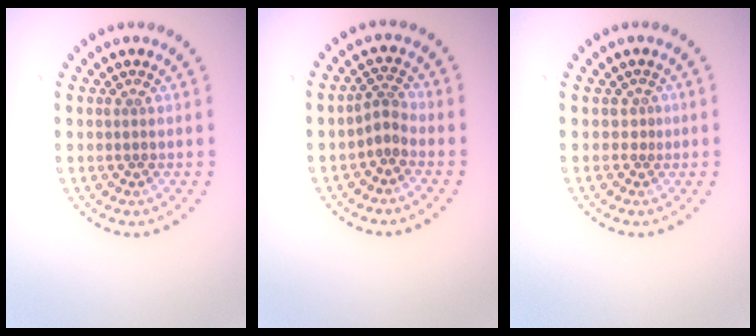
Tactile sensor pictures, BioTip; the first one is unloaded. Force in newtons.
{"total": 1.8, "press": 1.2, "slide": 1.3}
{"total": 0.6, "press": 0.0, "slide": 0.6}